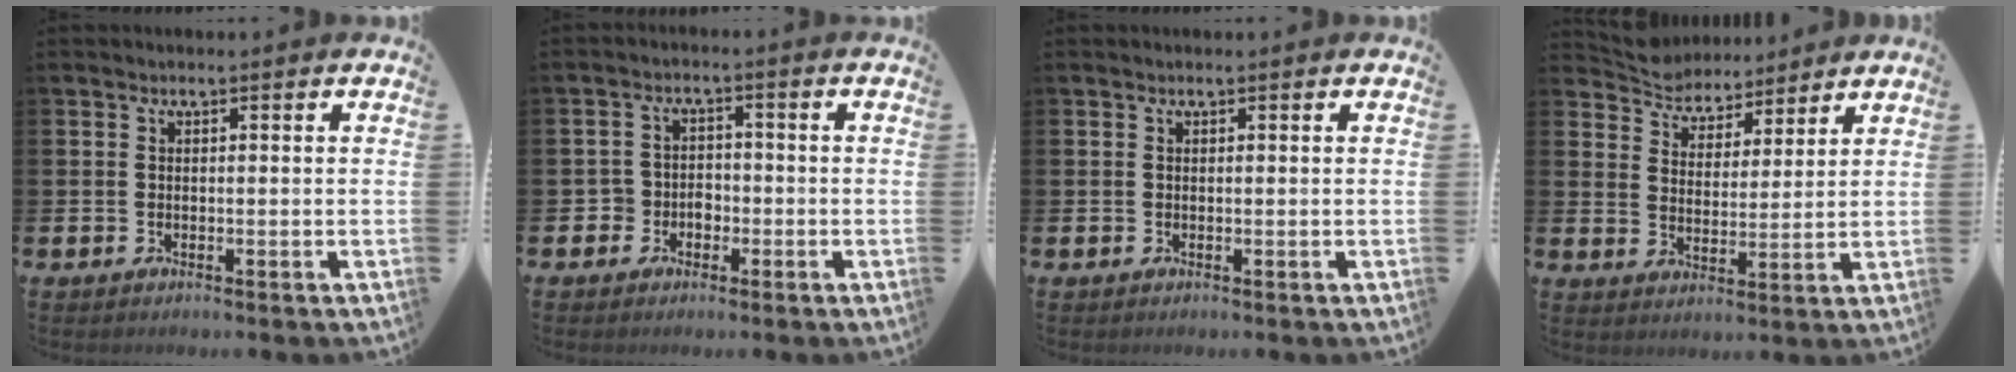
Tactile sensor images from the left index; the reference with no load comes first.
{"total": 2.9, "force": [-1.6, 2.4, 0.4], "torque": [-0.022, 0.009, -0.038]}
{"total": 0.0}
{"total": 4.8, "force": [4.5, 1.6, -0.6], "torque": [-0.017, -0.031, 0.078]}